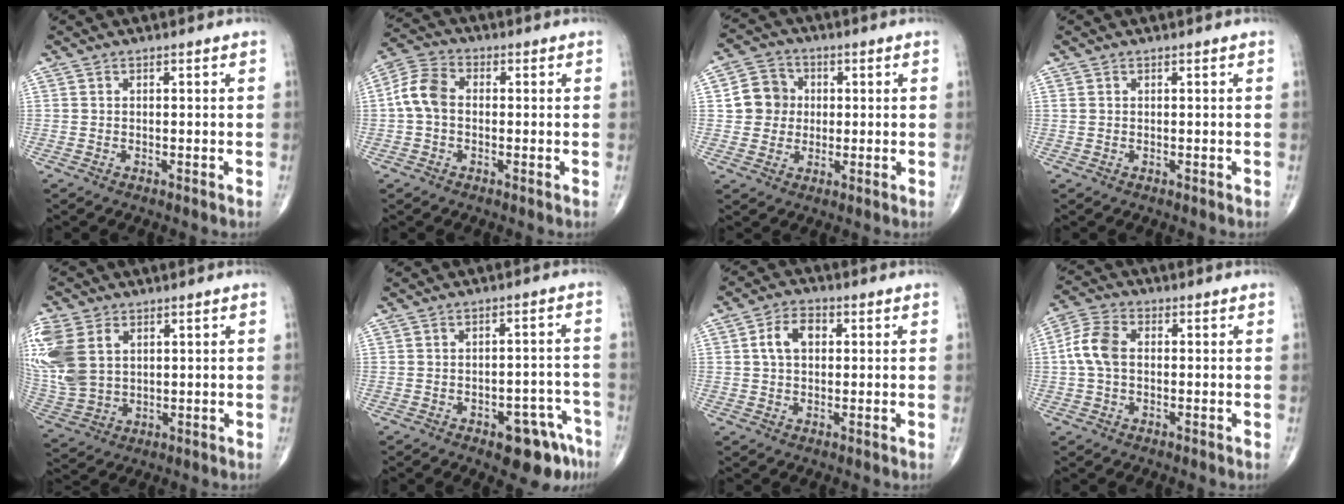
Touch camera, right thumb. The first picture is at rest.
{"total": 7.1, "force": [-0.5, 5.2, 4.8], "torque": [-0.088, 0.023, -0.022]}
{"total": 7.3, "force": [0.6, 6.8, 2.5], "torque": [-0.013, 0.008, 0.002]}
{"total": 0.6, "force": [0.2, 0.5, 0.4], "torque": [-0.011, 0.006, 0.007]}
{"total": 16.5, "force": [4.6, 11.6, 10.8], "torque": [-0.272, -0.002, 0.100]}
{"total": 9.4, "force": [-5.5, 4.3, 6.3], "torque": [-0.048, 0.044, -0.065]}
{"total": 5.7, "force": [1.2, 3.7, 4.2], "torque": [-0.071, 0.013, 0.015]}
{"total": 6.8, "force": [0.2, 4.3, 5.2], "torque": [-0.115, 0.019, -0.004]}